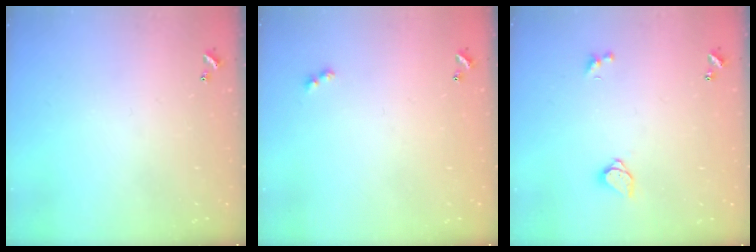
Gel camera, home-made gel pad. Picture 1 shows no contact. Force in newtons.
{"total": 3.1, "press": 3.0, "slide": 0.7}
{"total": 1.6, "press": 1.5, "slide": 0.4}